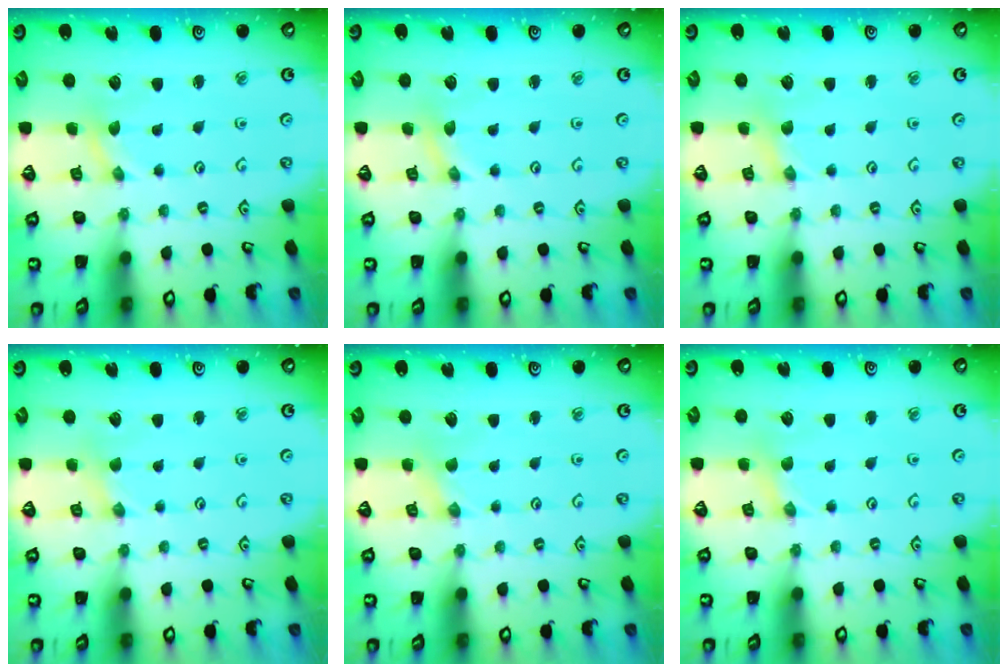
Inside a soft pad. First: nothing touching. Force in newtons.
{"total": 0.0}
{"total": 1.5, "press": 1.5, "slide": 0.3}
{"total": 0.0}
{"total": 0.0}
{"total": 1.5, "press": 1.5, "slide": 0.3}